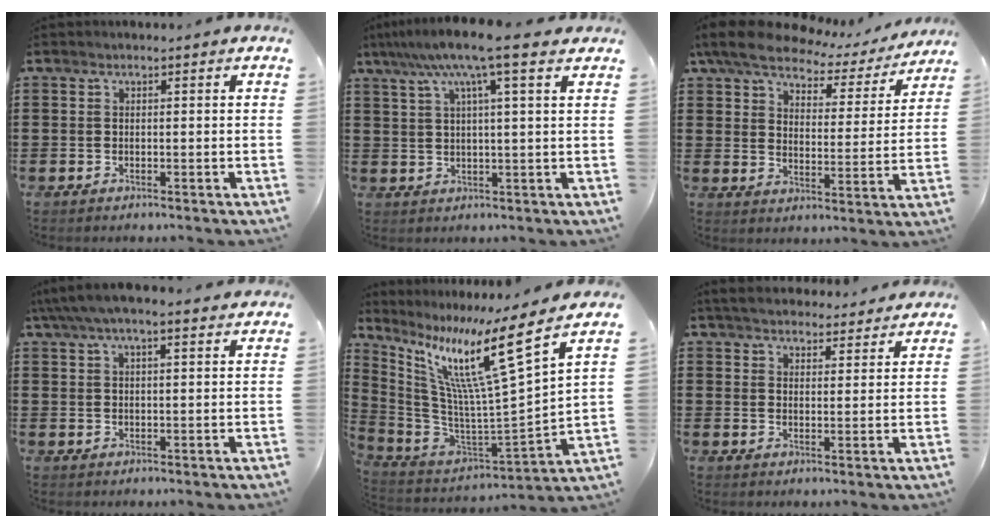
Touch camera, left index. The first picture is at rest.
{"total": 8.7, "force": [5.2, 0.4, 6.9], "torque": [-0.148, -0.003, 0.088]}
{"total": 6.3, "force": [5.6, 1.8, 2.3], "torque": [-0.074, -0.027, 0.095]}
{"total": 4.7, "force": [3.4, 1.1, 3.1], "torque": [-0.069, 0.004, 0.059]}
{"total": 14.5, "force": [8.4, 0.4, 11.8], "torque": [-0.246, -0.057, 0.125]}
{"total": 4.2, "force": [4.1, 0.7, 0.8], "torque": [-0.029, -0.015, 0.075]}